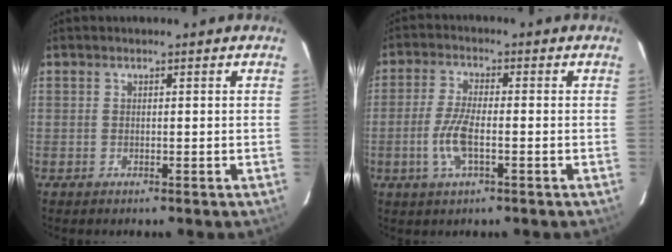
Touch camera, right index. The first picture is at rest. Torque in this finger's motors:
{"motor_torque": [0.74, -0.29, 0.21, 0.09]}